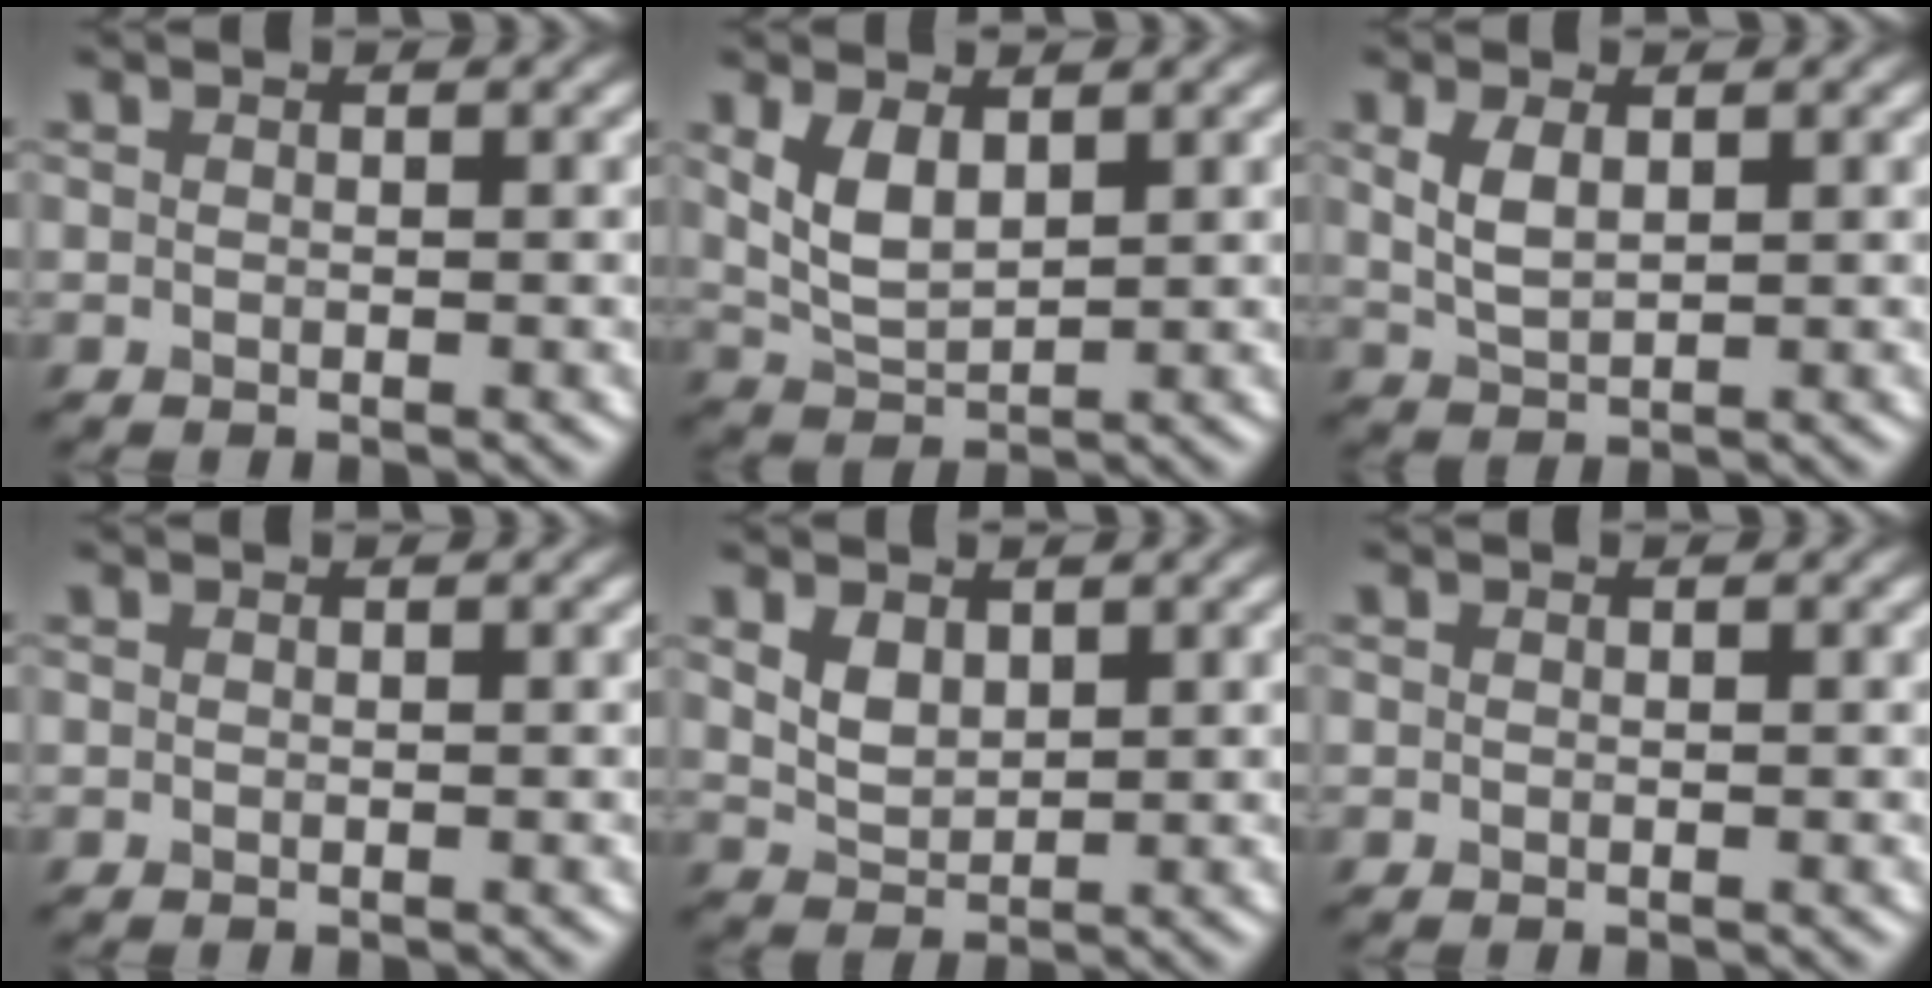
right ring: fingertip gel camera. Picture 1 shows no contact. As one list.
[{"total": 3.7, "force": [1.5, 1.9, 2.8], "torque": [-0.068, -0.002, 0.035]}, {"total": 2.7, "force": [1.0, 1.4, 2.1], "torque": [-0.051, -0.001, 0.025]}, {"total": 0.0}, {"total": 2.4, "force": [1.3, 1.5, 1.3], "torque": [-0.031, -0.005, 0.031]}, {"total": 0.0}]